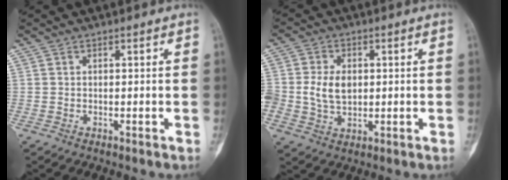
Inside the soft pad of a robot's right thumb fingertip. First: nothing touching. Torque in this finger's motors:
{"motor_torque": [0.76, 0.69, 0.37, -0.31, 0.06]}